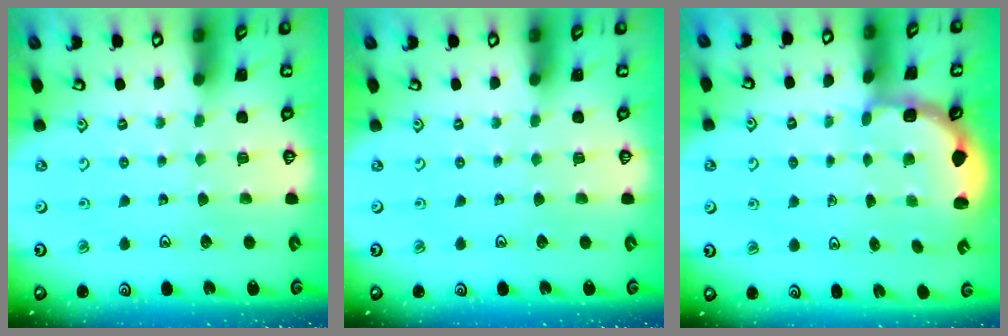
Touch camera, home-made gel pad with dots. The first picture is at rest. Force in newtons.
{"total": 0.0}
{"total": 2.7, "press": 2.4, "slide": 1.4}